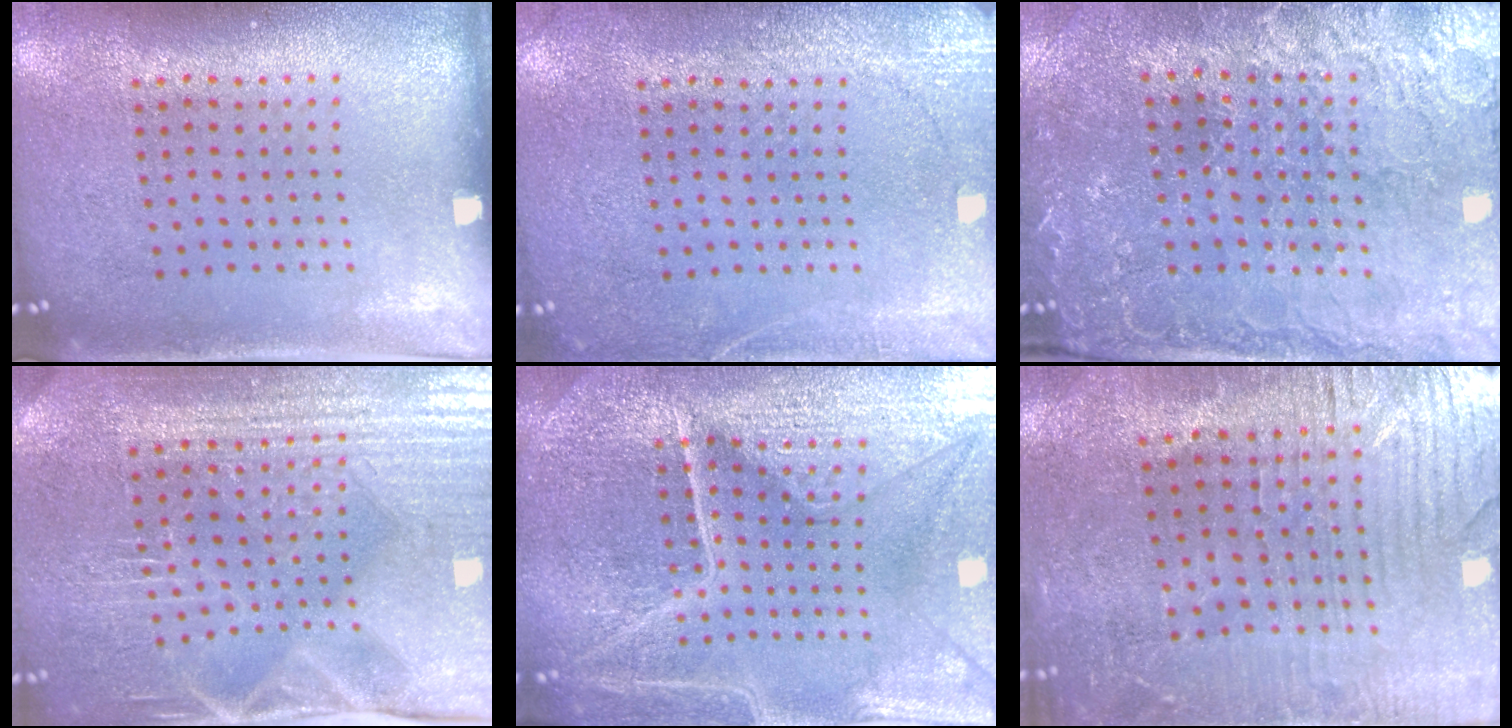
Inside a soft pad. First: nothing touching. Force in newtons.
{"total": 3.5, "press": 3.4, "slide": 0.5}
{"total": 1.7, "press": 1.7, "slide": 0.3}
{"total": 4.3, "press": 4.2, "slide": 1.1}
{"total": 5.8, "press": 5.3, "slide": 2.4}
{"total": 3.1, "press": 3.1, "slide": 0.6}